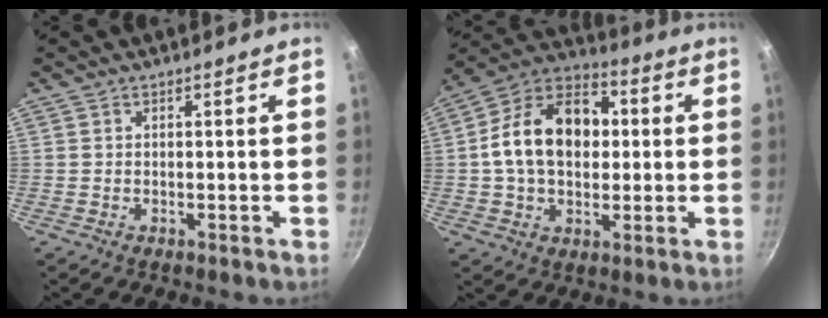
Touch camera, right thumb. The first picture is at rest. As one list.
[{"total": 18.3, "force": [1.3, 12.9, 13.0], "torque": [-0.186, 0.031, 0.005]}]